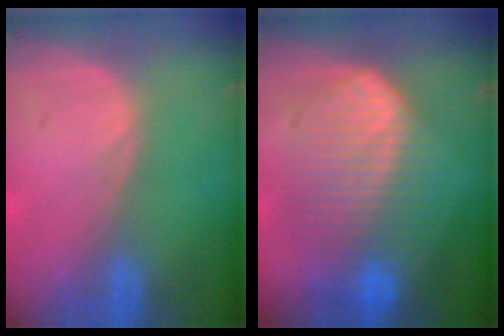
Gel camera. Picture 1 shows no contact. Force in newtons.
{"total": 10.3, "press": 10.3, "slide": 0.4}